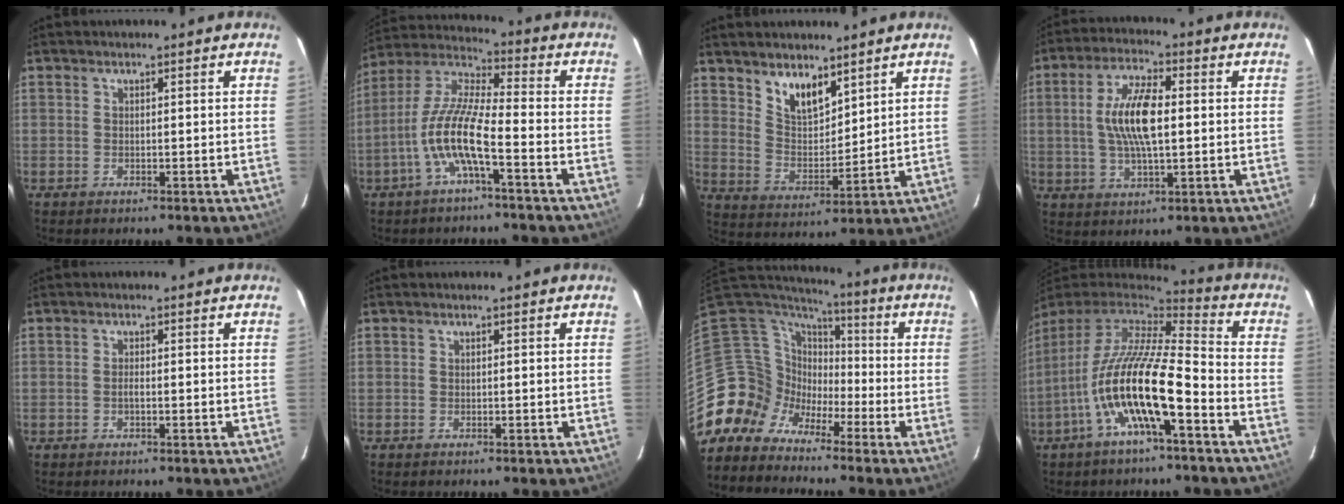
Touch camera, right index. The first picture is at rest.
{"total": 11.0, "force": [-4.6, 1.7, 9.8], "torque": [-0.210, 0.004, -0.093]}
{"total": 8.4, "force": [6.1, 3.9, 4.3], "torque": [-0.068, -0.001, 0.121]}
{"total": 10.5, "force": [0.6, 3.6, 9.9], "torque": [-0.193, 0.009, 0.012]}
{"total": 0.8, "force": [-0.4, 0.2, 0.7], "torque": [-0.014, 0.000, -0.007]}
{"total": 0.0}
{"total": 8.1, "force": [-4.5, 6.7, 0.1], "torque": [-0.012, 0.045, -0.112]}
{"total": 17.0, "force": [-6.7, 3.6, 15.2], "torque": [-0.279, -0.023, -0.132]}